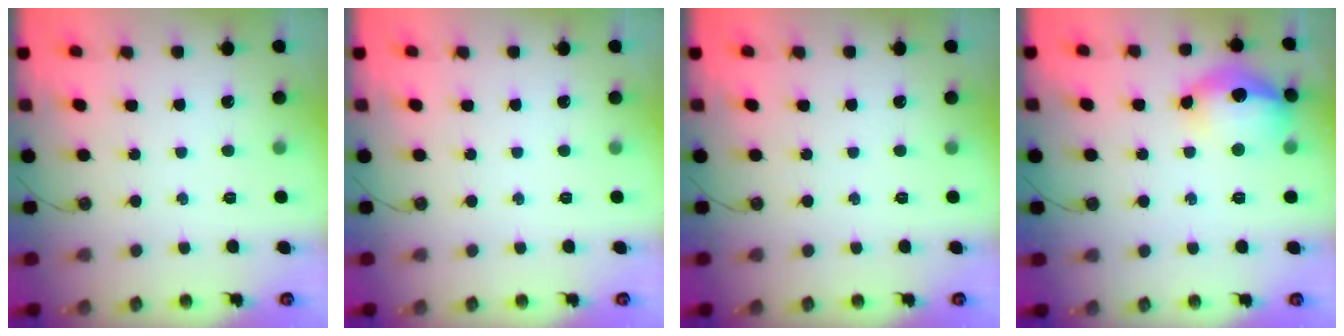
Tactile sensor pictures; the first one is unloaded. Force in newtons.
{"total": 0.0}
{"total": 0.0}
{"total": 15.8, "press": 15.7, "slide": 1.3}